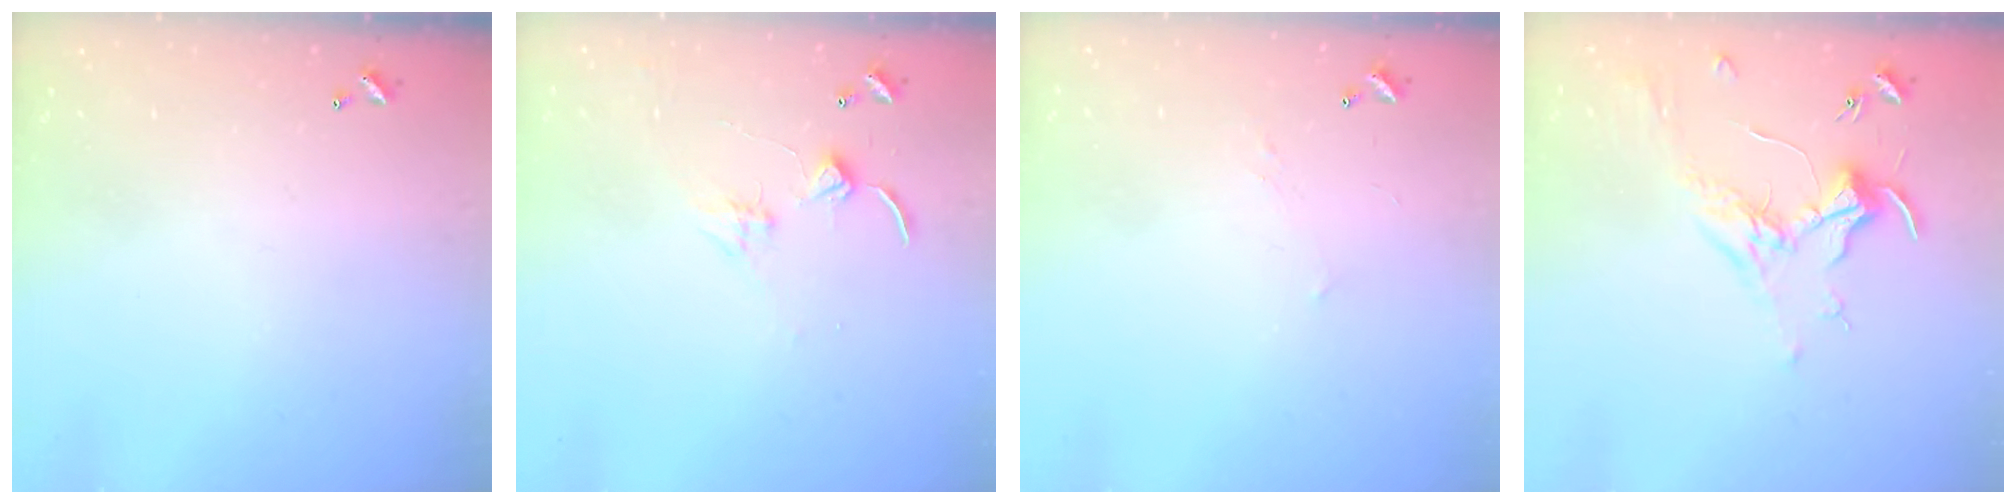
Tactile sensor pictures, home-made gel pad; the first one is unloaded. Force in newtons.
{"total": 2.4, "press": 2.3, "slide": 0.4}
{"total": 2.9, "press": 2.8, "slide": 0.4}
{"total": 1.7, "press": 1.5, "slide": 0.9}